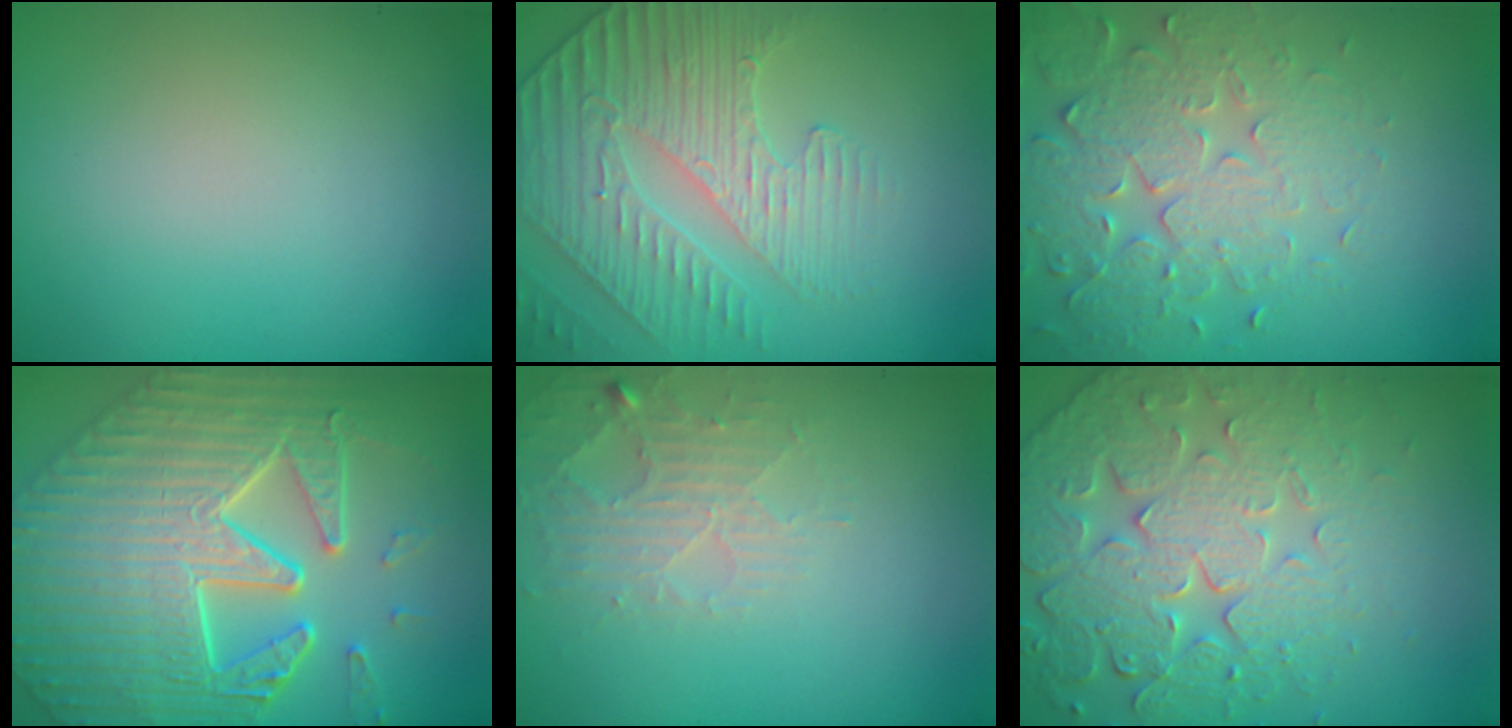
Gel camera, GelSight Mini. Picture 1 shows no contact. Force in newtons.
{"total": 4.0, "press": 3.8, "slide": 1.2}
{"total": 5.1, "press": 4.7, "slide": 1.9}
{"total": 10.4, "press": 7.3, "slide": 7.4}
{"total": 2.6, "press": 2.6, "slide": 0.4}
{"total": 7.2, "press": 5.7, "slide": 4.4}